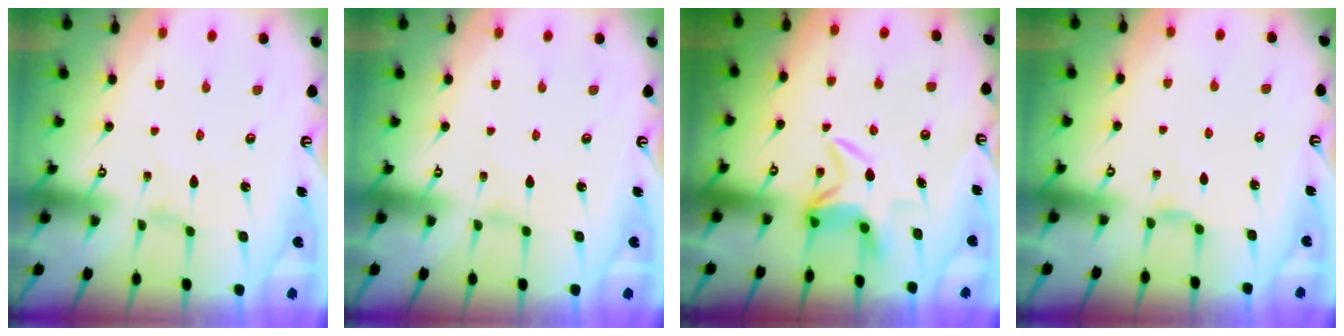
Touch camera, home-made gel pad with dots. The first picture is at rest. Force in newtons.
{"total": 0.0}
{"total": 5.6, "press": 5.6, "slide": 0.4}
{"total": 1.9, "press": 1.9, "slide": 0.4}